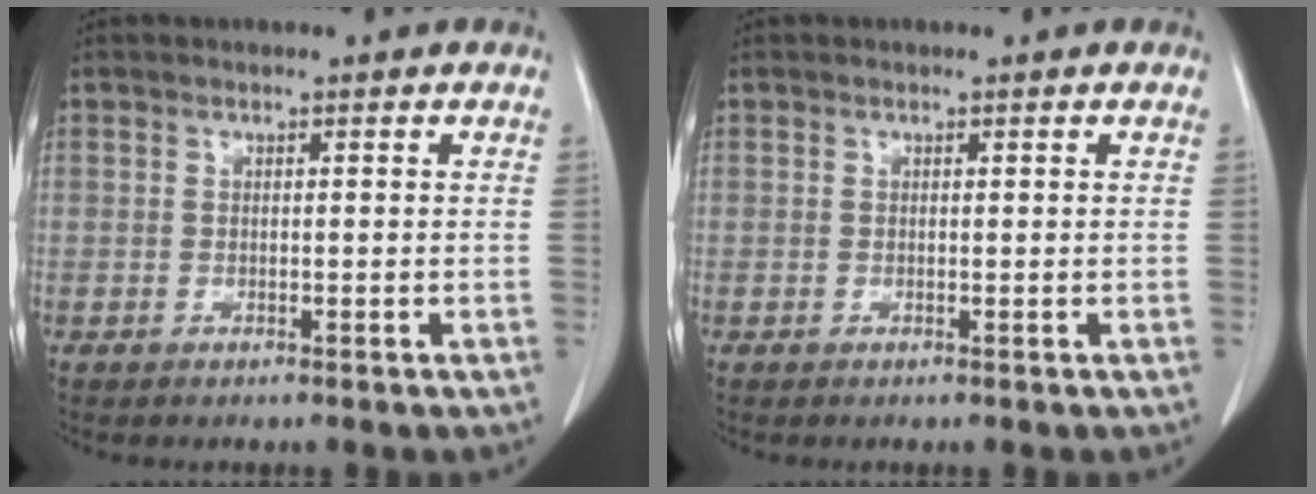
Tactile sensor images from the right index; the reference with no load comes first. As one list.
[{"total": 0.0}]